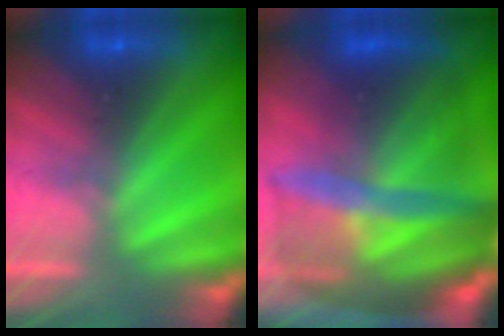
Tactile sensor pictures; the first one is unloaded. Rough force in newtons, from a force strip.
{"total": 11.1}